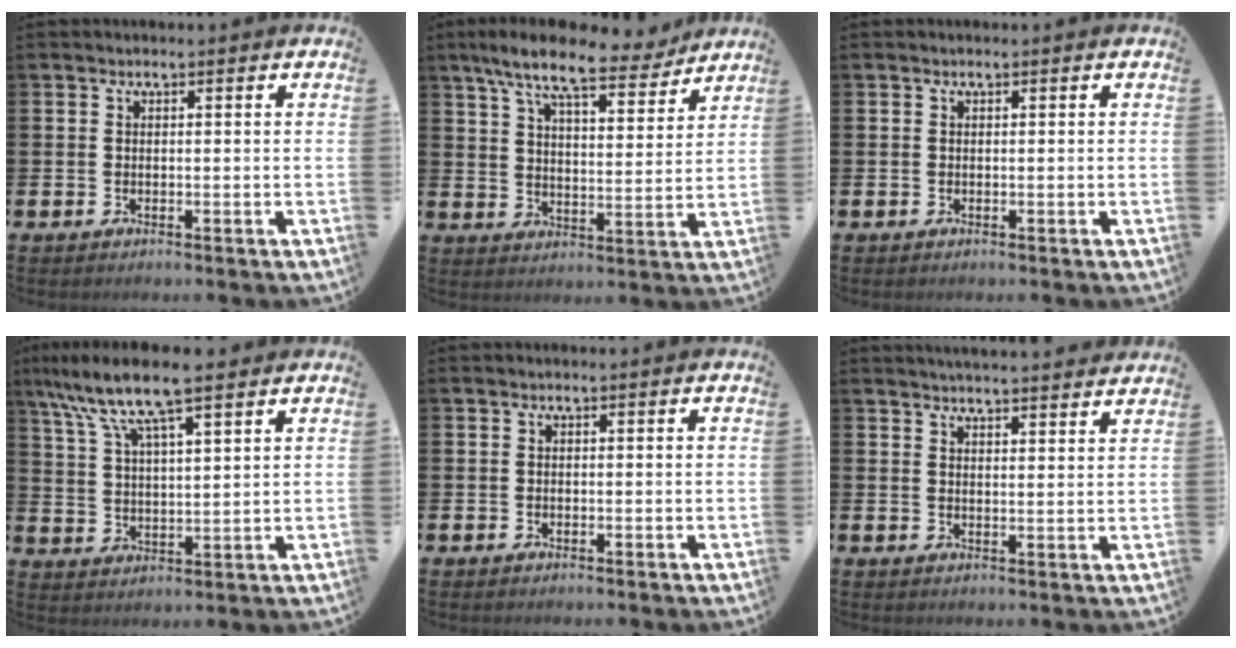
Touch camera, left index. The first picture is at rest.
{"total": 10.2, "force": [8.7, 2.2, 4.9], "torque": [-0.109, -0.040, 0.151]}
{"total": 0.0}
{"total": 9.9, "force": [8.1, 1.4, 5.6], "torque": [-0.131, -0.022, 0.144]}
{"total": 0.0}
{"total": 3.6, "force": [3.6, -0.3, 0.0], "torque": [-0.002, -0.023, 0.063]}